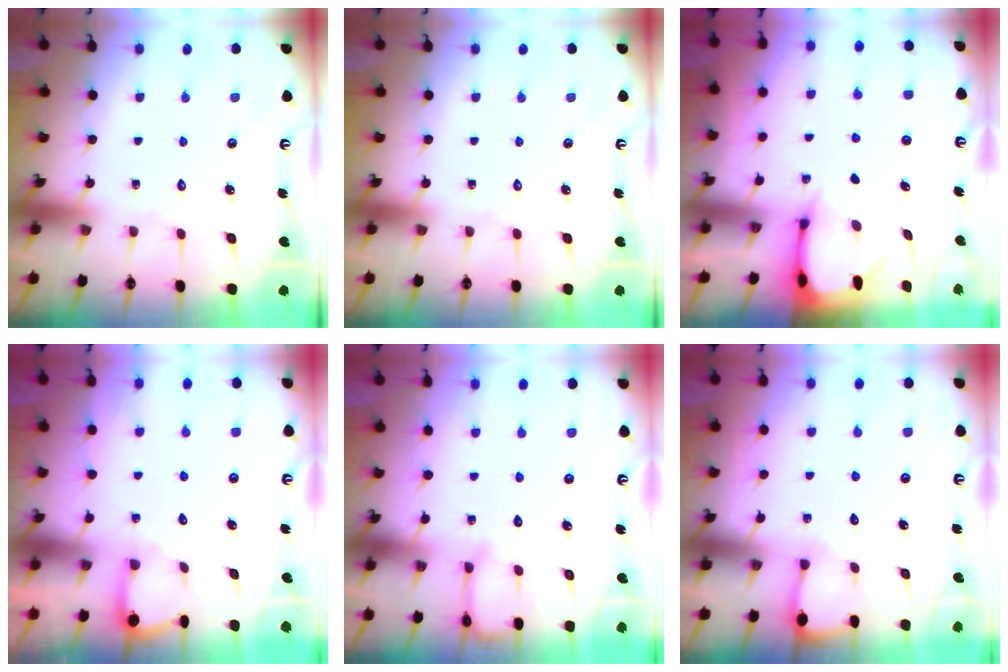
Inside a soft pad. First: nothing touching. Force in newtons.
{"total": 0.0}
{"total": 2.5, "press": 2.5, "slide": 0.5}
{"total": 2.7, "press": 2.7, "slide": 0.2}
{"total": 3.7, "press": 3.7, "slide": 0.3}
{"total": 2.8, "press": 2.8, "slide": 0.4}